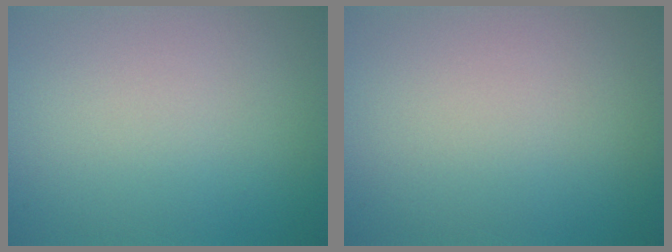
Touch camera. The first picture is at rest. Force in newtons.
{"total": 0.0}